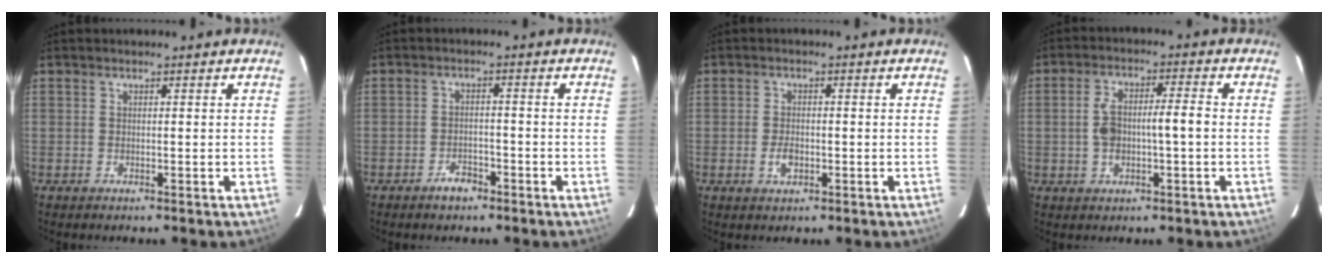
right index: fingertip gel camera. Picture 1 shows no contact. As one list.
[{"total": 3.0, "force": [-2.2, 1.5, 1.4], "torque": [-0.023, 0.005, -0.034]}, {"total": 2.6, "force": [-0.9, 1.3, 2.1], "torque": [-0.042, 0.002, -0.014]}, {"total": 7.2, "force": [-0.6, 2.0, 6.9], "torque": [-0.139, 0.022, -0.008]}]